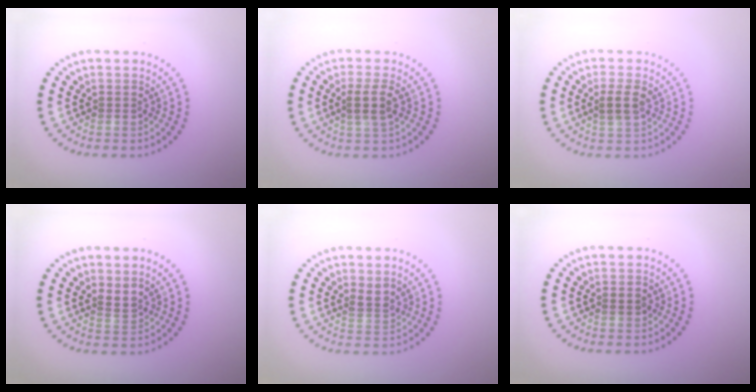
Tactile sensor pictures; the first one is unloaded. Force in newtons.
{"total": 2.2, "press": 1.9, "slide": 1.1}
{"total": 1.8, "press": 1.7, "slide": 0.6}
{"total": 1.2, "press": 0.7, "slide": 1.0}
{"total": 1.9, "press": 1.5, "slide": 1.2}
{"total": 0.8, "press": 0.8, "slide": 0.3}